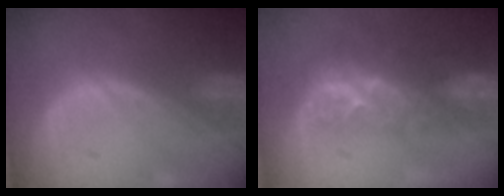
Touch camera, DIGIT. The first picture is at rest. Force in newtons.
{"total": 8.8, "press": 7.2, "slide": 5.1}